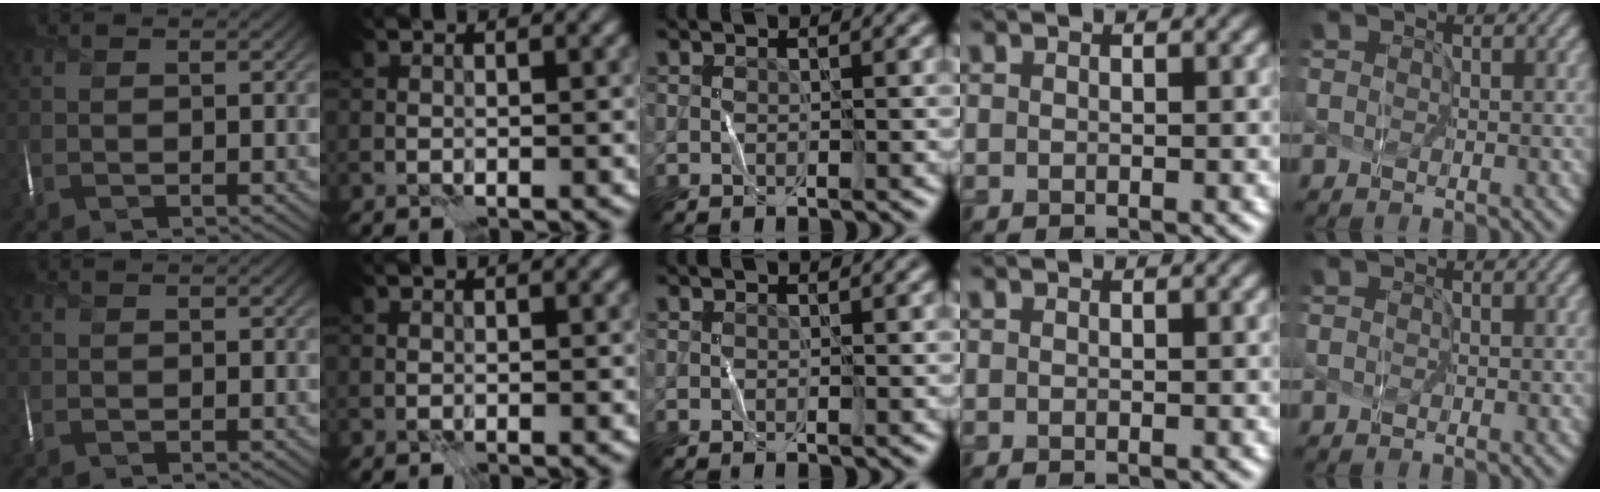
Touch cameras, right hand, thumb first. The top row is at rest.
{}